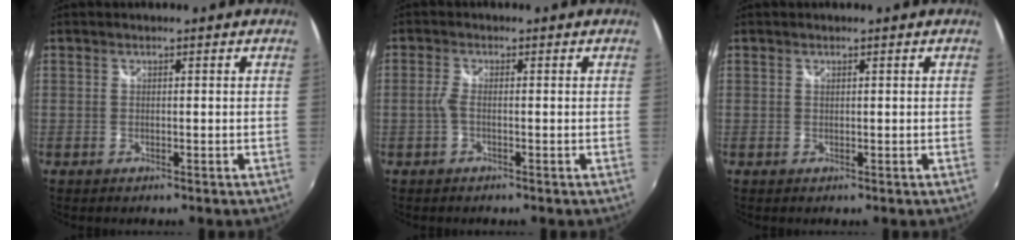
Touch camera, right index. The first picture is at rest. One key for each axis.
{"total": 1.9, "fx": -0.6, "fy": 0.4, "fz": 1.7, "tx": -0.040, "ty": 0.002, "tz": -0.015}
{"total": 0.0}